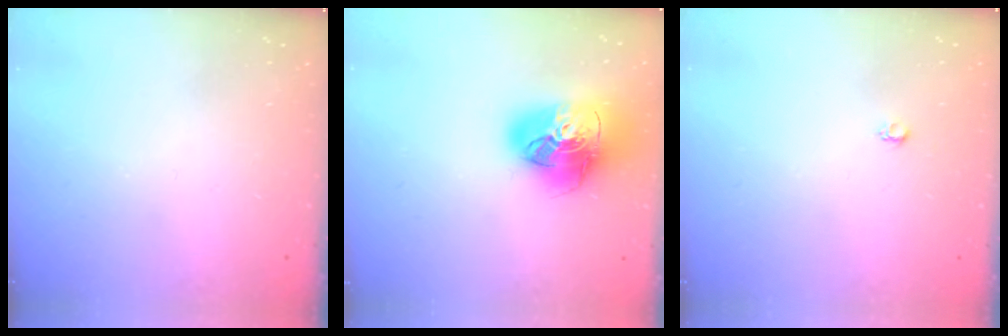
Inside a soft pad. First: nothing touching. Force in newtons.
{"total": 21.8, "press": 21.6, "slide": 2.6}
{"total": 2.6, "press": 2.6, "slide": 0.4}